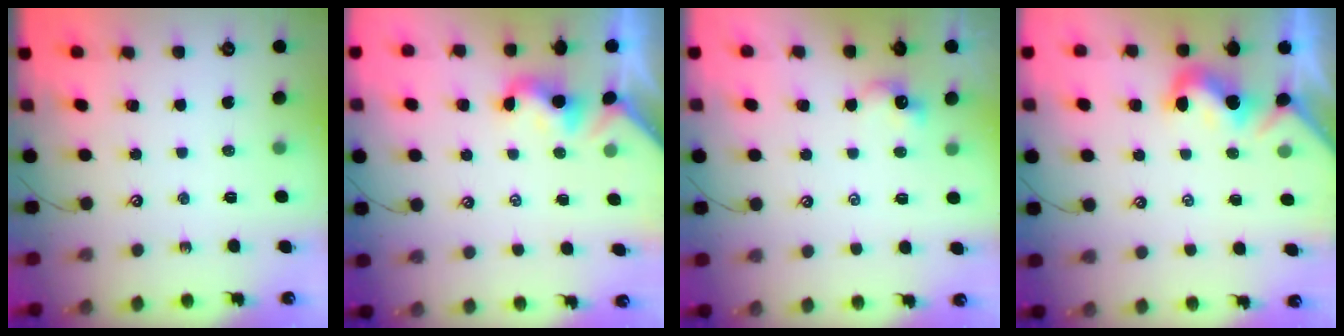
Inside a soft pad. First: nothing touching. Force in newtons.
{"total": 2.1, "press": 2.1, "slide": 0.5}
{"total": 2.0, "press": 1.9, "slide": 0.3}
{"total": 0.0}